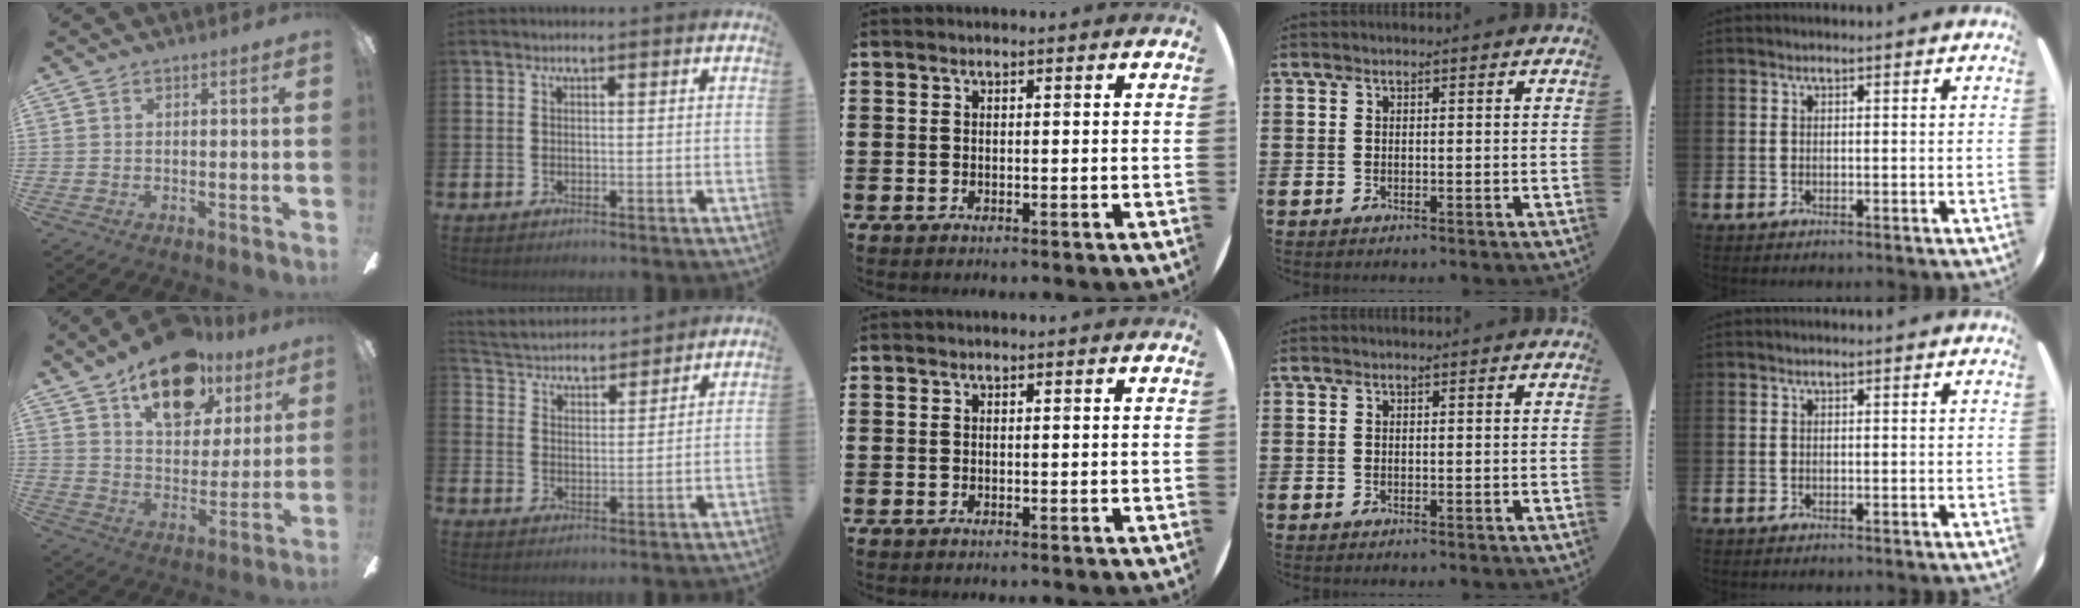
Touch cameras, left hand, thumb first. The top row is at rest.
{"thumb": {"total": 19.0, "force": [12.2, 10.2, 10.5], "torque": [-0.148, -0.061, 0.208]}, "index": {"total": 4.2, "force": [4.1, 1.1, -0.3], "torque": [-0.018, -0.032, 0.069]}}